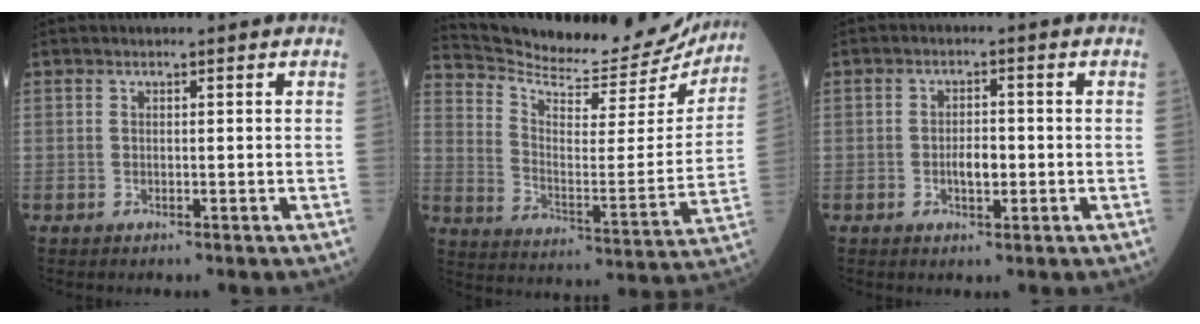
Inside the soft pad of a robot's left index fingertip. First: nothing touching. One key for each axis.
{"total": 22.9, "fx": 21.8, "fy": 3.9, "fz": 5.7, "tx": -0.098, "ty": -0.064, "tz": 0.298}
{"total": 2.9, "fx": -0.8, "fy": 1.3, "fz": 2.5, "tx": -0.044, "ty": 0.000, "tz": -0.014}